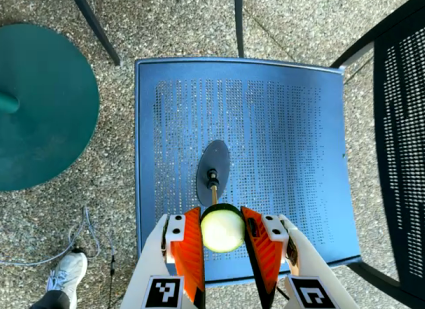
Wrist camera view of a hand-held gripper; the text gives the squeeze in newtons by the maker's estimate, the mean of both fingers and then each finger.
{"total": 11.4, "left": 11.0, "right": 11.8}